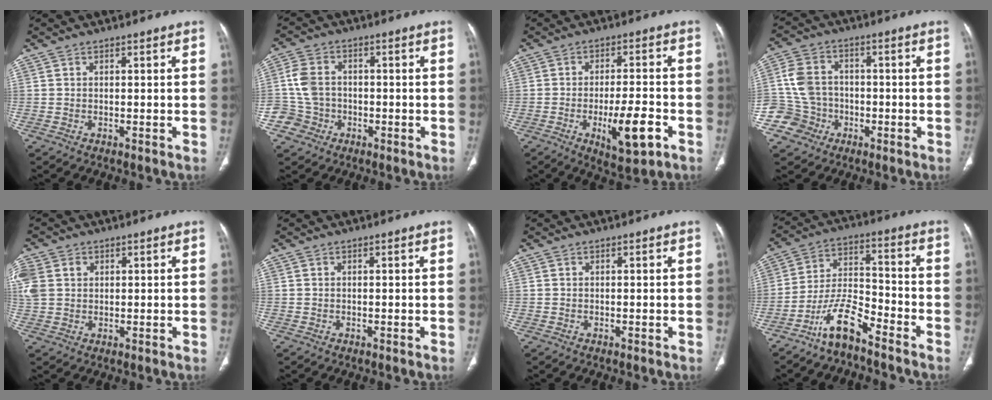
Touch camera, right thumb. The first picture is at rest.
{"total": 6.8, "force": [-1.5, 6.3, 2.1], "torque": [-0.025, 0.020, -0.028]}
{"total": 10.0, "force": [-3.8, 3.0, 8.7], "torque": [-0.135, 0.010, -0.055]}
{"total": 9.2, "force": [-2.9, 8.5, 1.8], "torque": [-0.012, 0.024, -0.050]}
{"total": 8.7, "force": [2.2, 6.9, 4.7], "torque": [-0.132, 0.014, 0.047]}
{"total": 0.0}
{"total": 0.0}
{"total": 9.6, "force": [-7.3, 2.6, 5.7], "torque": [-0.110, 0.067, -0.143]}